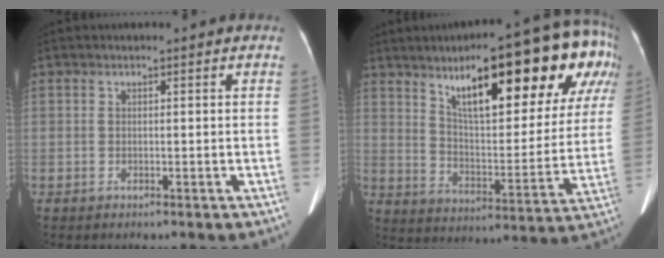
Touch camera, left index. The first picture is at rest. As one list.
[{"total": 25.3, "force": [13.2, 6.3, 20.7], "torque": [-0.295, 0.034, 0.191]}]